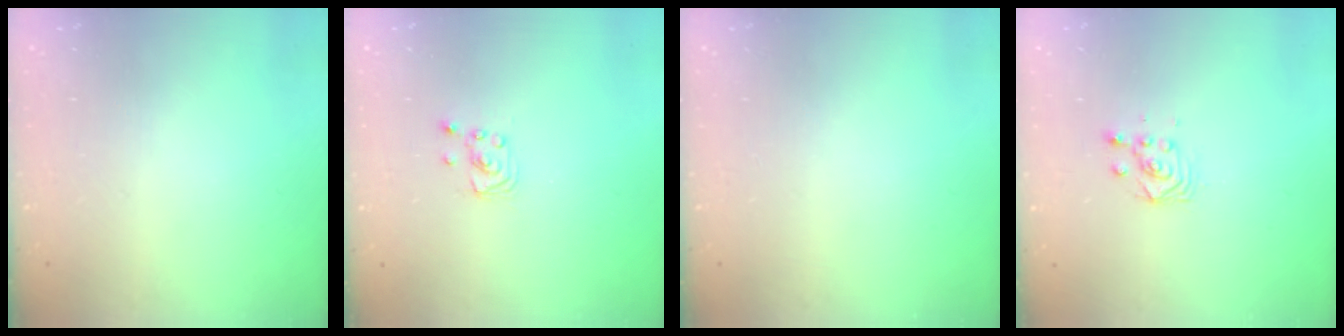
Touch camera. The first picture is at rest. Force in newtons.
{"total": 1.9, "press": 1.9, "slide": 0.1}
{"total": 0.0}
{"total": 2.9, "press": 2.9, "slide": 0.1}